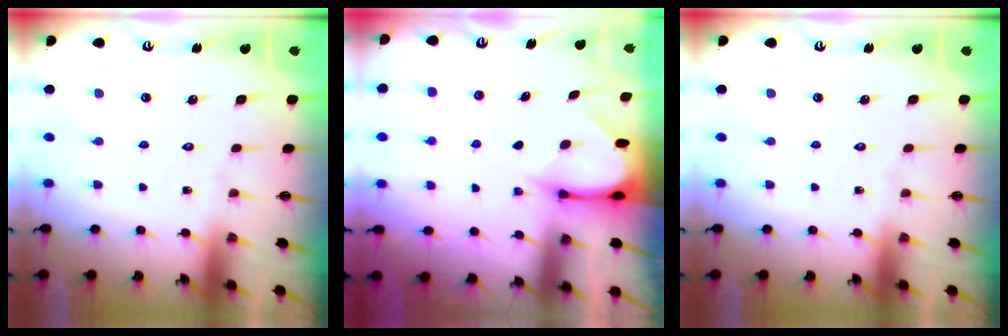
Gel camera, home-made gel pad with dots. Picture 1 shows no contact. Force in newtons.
{"total": 3.5, "press": 3.5, "slide": 0.3}
{"total": 0.0}